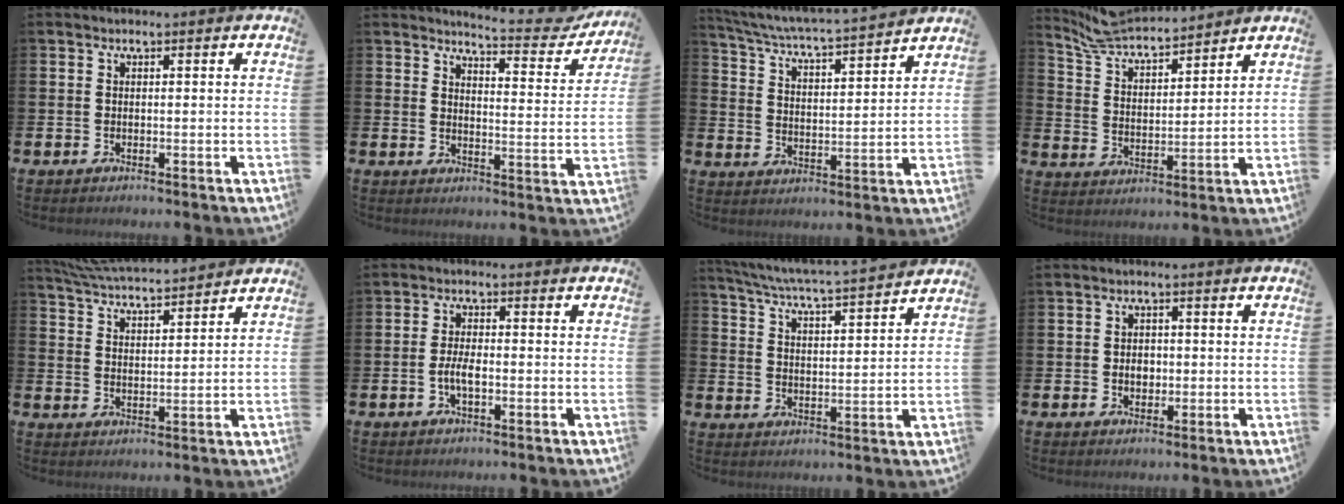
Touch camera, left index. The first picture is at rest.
{"total": 4.6, "force": [4.5, 0.2, 0.9], "torque": [-0.021, -0.041, 0.069]}
{"total": 5.0, "force": [4.8, -0.1, 1.5], "torque": [-0.055, -0.045, 0.075]}
{"total": 6.6, "force": [6.3, 1.4, 1.0], "torque": [-0.052, -0.046, 0.113]}
{"total": 5.4, "force": [5.3, 0.5, 0.9], "torque": [-0.041, -0.032, 0.094]}
{"total": 2.8, "force": [-0.8, 1.0, 2.5], "torque": [-0.043, 0.000, -0.015]}
{"total": 5.4, "force": [5.1, -0.2, 1.6], "torque": [-0.057, -0.042, 0.085]}
{"total": 2.1, "force": [-0.1, 1.6, 1.3], "torque": [-0.008, 0.000, -0.008]}